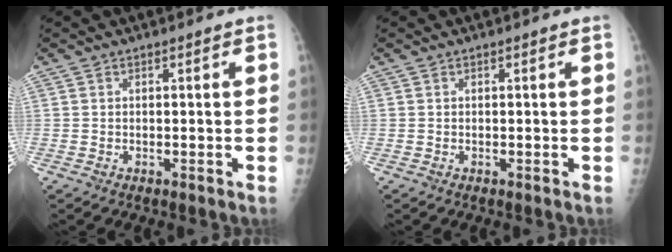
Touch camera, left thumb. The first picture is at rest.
{"total": 0.0}